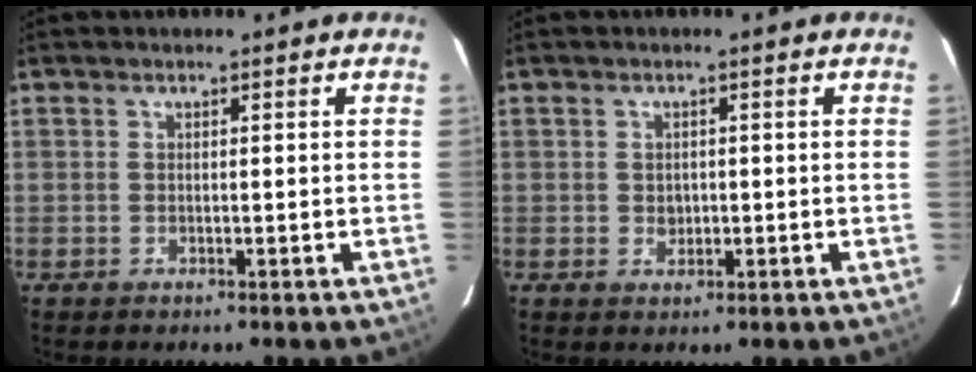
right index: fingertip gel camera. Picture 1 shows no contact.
{"total": 1.7, "force": [-0.1, 1.4, 1.1], "torque": [-0.018, 0.001, 0.002]}